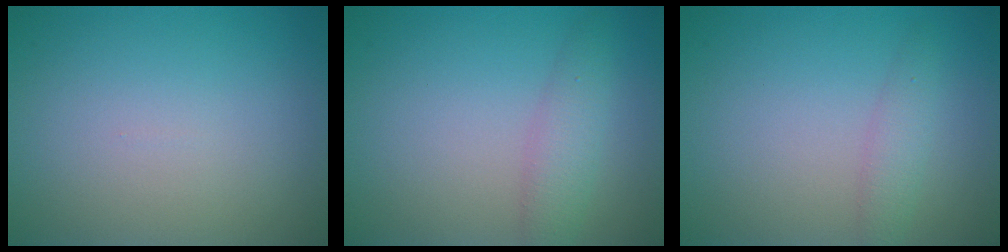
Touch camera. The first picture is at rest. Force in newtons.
{"total": 2.5, "press": 2.5, "slide": 0.0}
{"total": 1.7, "press": 1.7, "slide": 0.1}